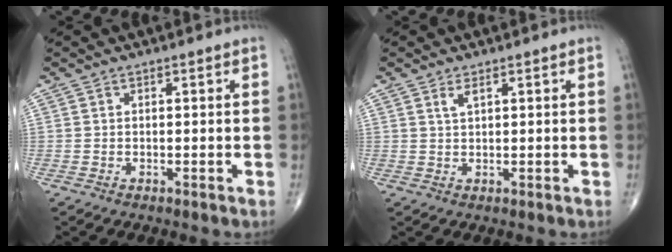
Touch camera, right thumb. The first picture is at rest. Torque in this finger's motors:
{"motor_torque": [-0.11, -0.02, 0.32, 0.17, 0.01]}